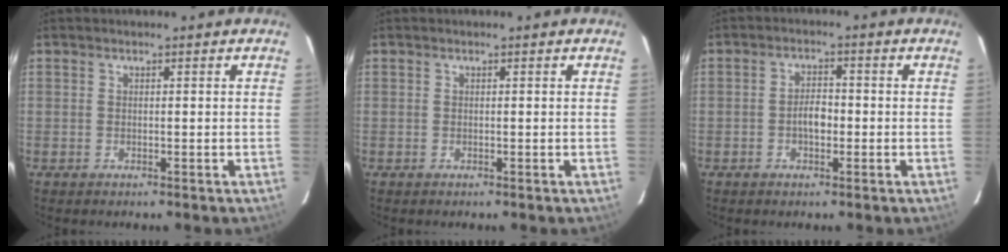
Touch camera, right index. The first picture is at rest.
{"total": 0.0}
{"total": 3.6, "force": [-1.0, 2.0, 2.9], "torque": [-0.053, 0.006, -0.015]}